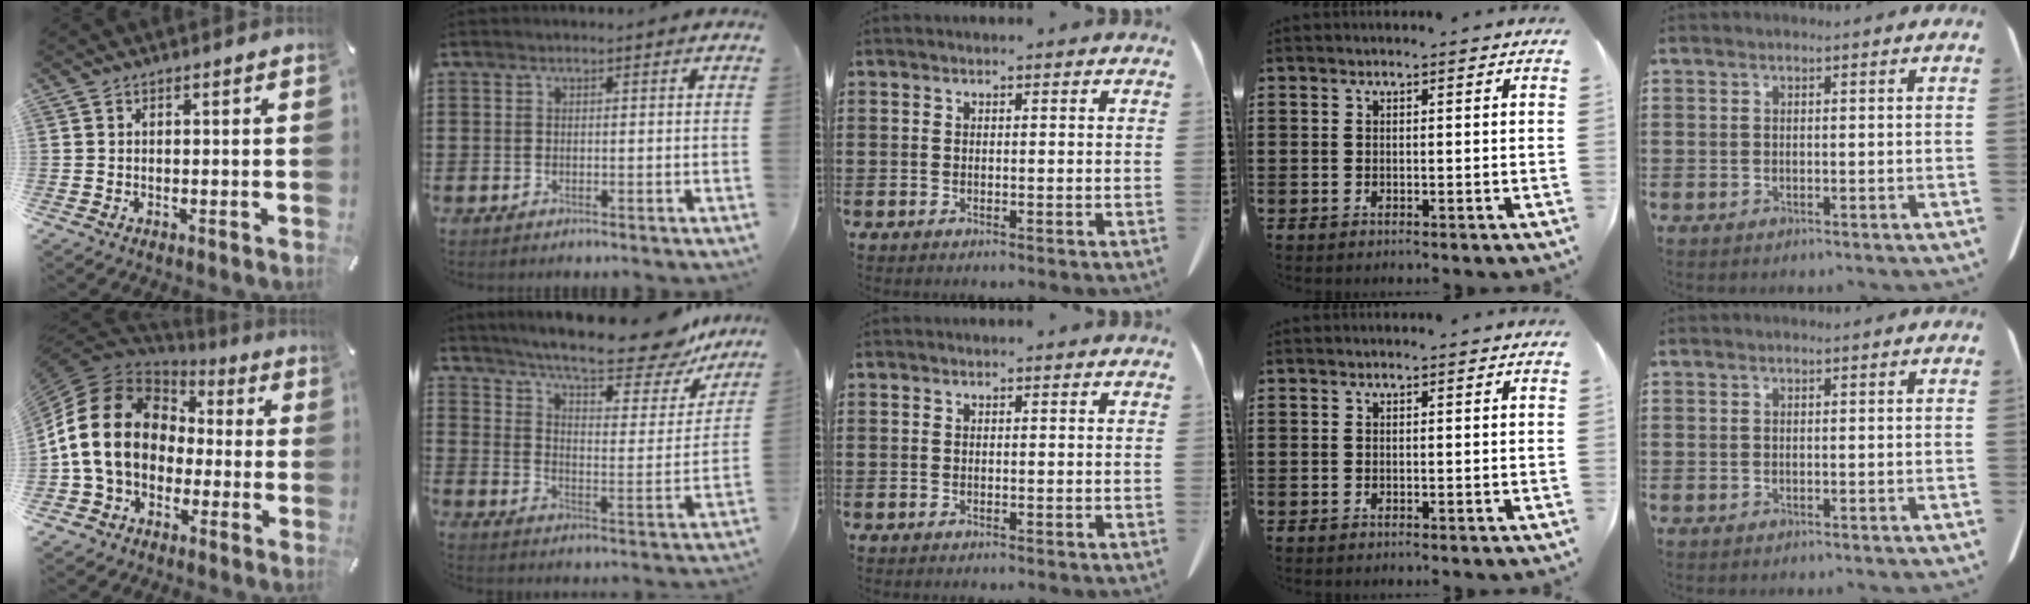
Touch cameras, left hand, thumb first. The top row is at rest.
{"thumb": {"total": 16.6, "force": [-1.4, 13.9, 8.9], "torque": [-0.202, 0.027, -0.027]}, "index": {"total": 13.4, "force": [11.3, 1.4, 7.0], "torque": [-0.133, -0.068, 0.189]}}